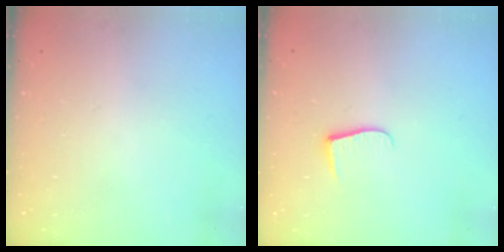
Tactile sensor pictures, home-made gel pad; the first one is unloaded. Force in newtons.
{"total": 5.5, "press": 5.5, "slide": 0.5}